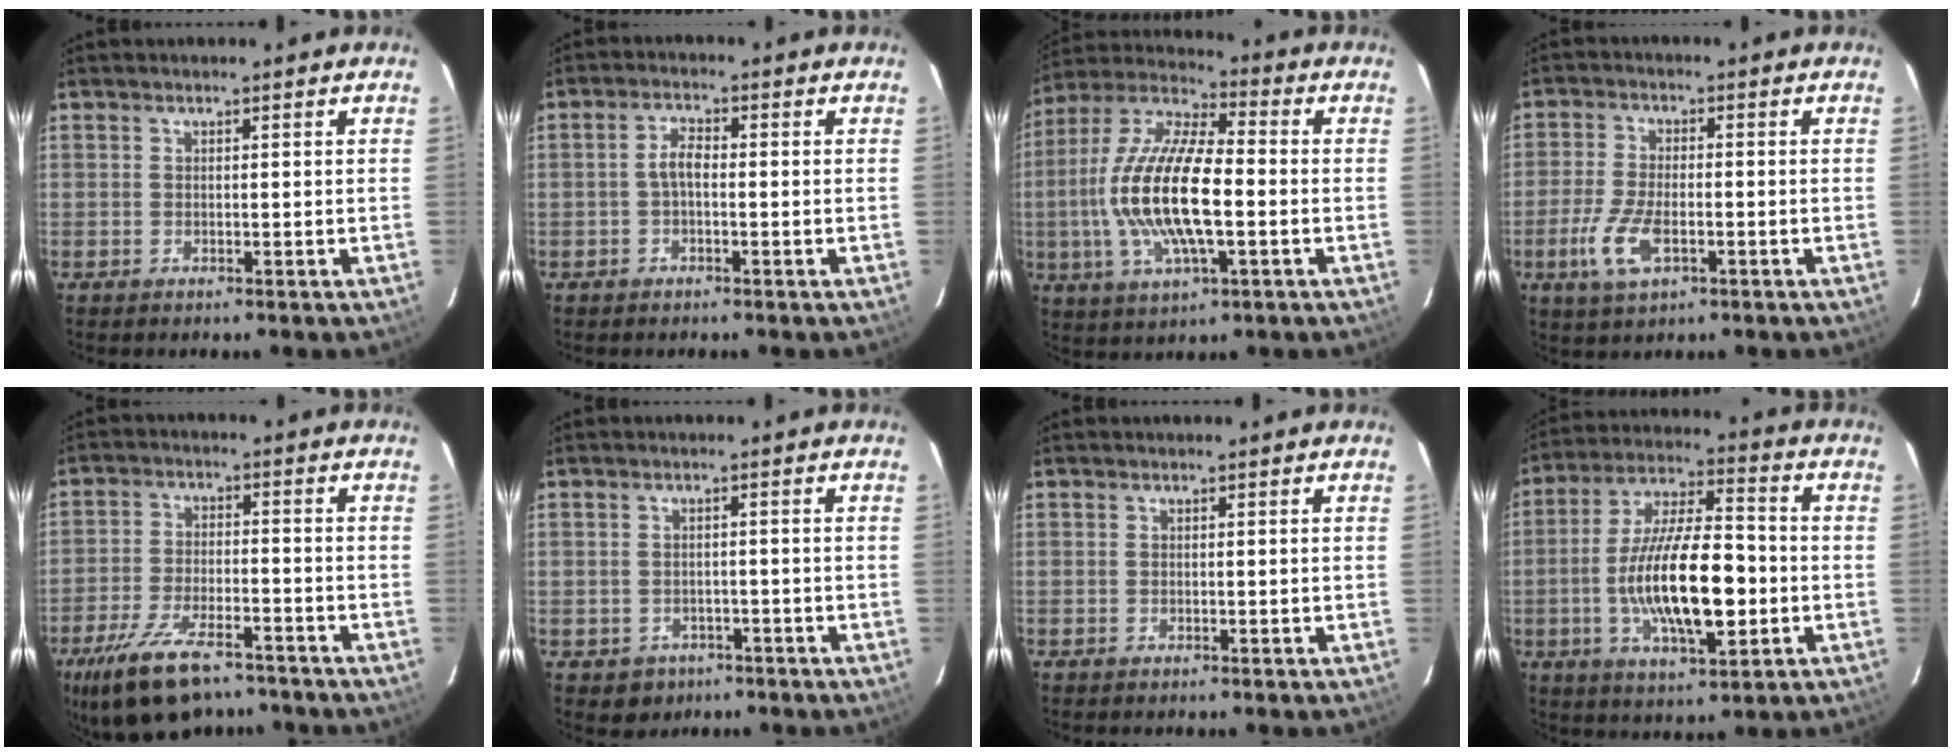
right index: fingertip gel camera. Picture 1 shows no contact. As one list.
[{"total": 2.9, "force": [-0.5, 1.3, 2.5], "torque": [-0.053, 0.010, -0.010]}, {"total": 18.2, "force": [-2.4, 6.0, 17.0], "torque": [-0.340, -0.001, -0.052]}, {"total": 8.0, "force": [-3.0, 3.5, 6.5], "torque": [-0.148, -0.010, -0.056]}, {"total": 15.3, "force": [-11.1, 6.2, 8.6], "torque": [-0.188, -0.024, -0.189]}, {"total": 4.0, "force": [-2.0, 3.5, 0.7], "torque": [-0.026, 0.006, -0.018]}, {"total": 0.0}, {"total": 17.8, "force": [-3.3, 5.9, 16.5], "torque": [-0.309, -0.001, -0.056]}]